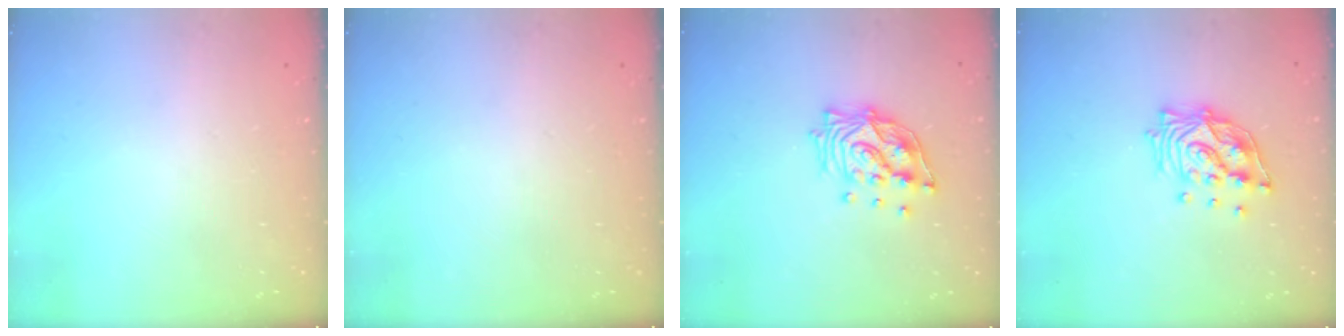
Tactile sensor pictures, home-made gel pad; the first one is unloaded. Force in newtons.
{"total": 0.0}
{"total": 13.9, "press": 13.8, "slide": 1.4}
{"total": 13.9, "press": 13.8, "slide": 1.4}